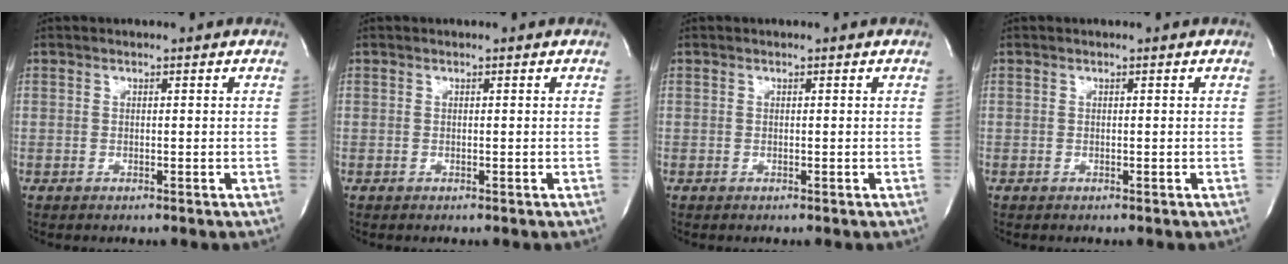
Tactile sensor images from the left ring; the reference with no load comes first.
{"total": 0.0}
{"total": 0.0}
{"total": 0.0}